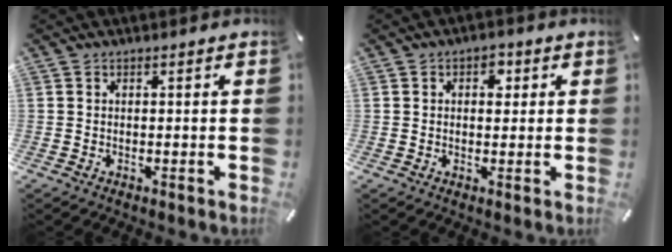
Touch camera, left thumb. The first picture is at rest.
{"total": 3.4, "force": [1.0, 2.4, 2.3], "torque": [-0.016, -0.003, 0.007]}